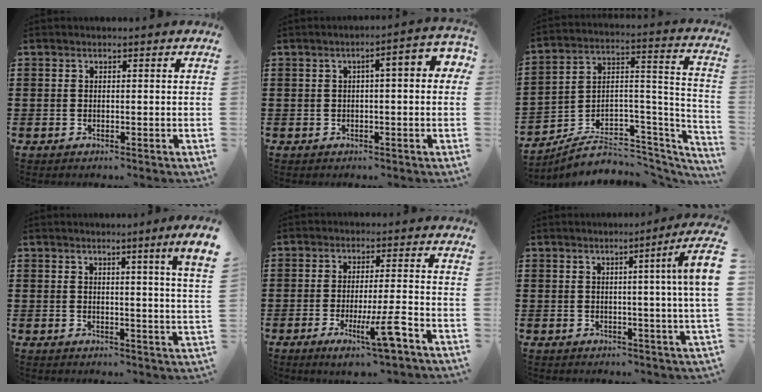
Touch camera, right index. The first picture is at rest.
{"total": 3.9, "force": [0.1, 0.6, 3.8], "torque": [-0.063, 0.001, -0.003]}
{"total": 5.2, "force": [-3.8, 3.0, 1.9], "torque": [-0.040, -0.005, -0.072]}
{"total": 3.4, "force": [2.0, -1.2, 2.4], "torque": [-0.043, -0.010, 0.030]}
{"total": 8.2, "force": [-3.8, 0.4, 7.2], "torque": [-0.124, -0.016, -0.063]}
{"total": 6.2, "force": [1.0, -0.7, 6.1], "torque": [-0.095, -0.018, 0.009]}